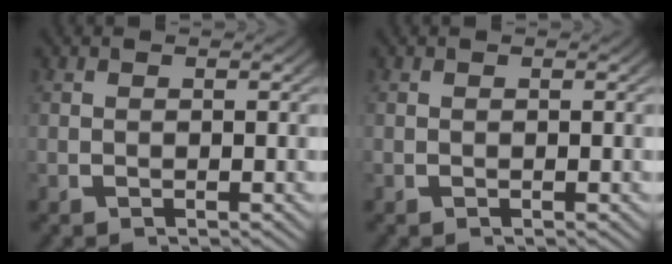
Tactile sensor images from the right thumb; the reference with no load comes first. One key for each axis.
{"total": 0.0}